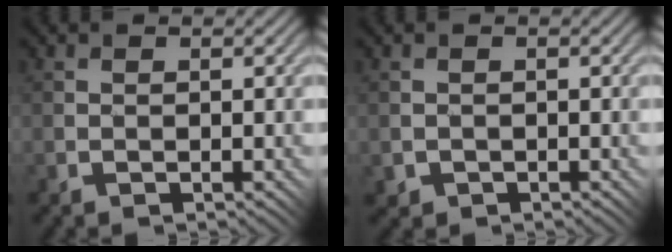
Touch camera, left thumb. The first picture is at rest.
{"total": 1.1, "force": [-0.4, 1.1, 0.1], "torque": [-0.006, -0.007, -0.005]}